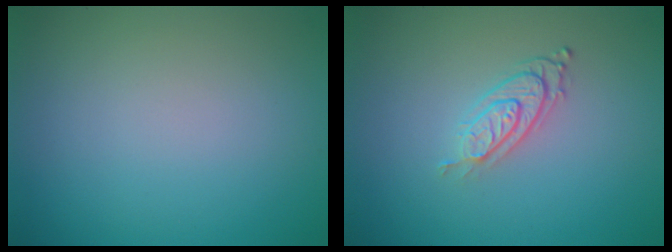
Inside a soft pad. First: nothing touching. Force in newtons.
{"total": 3.0, "press": 2.0, "slide": 2.2}